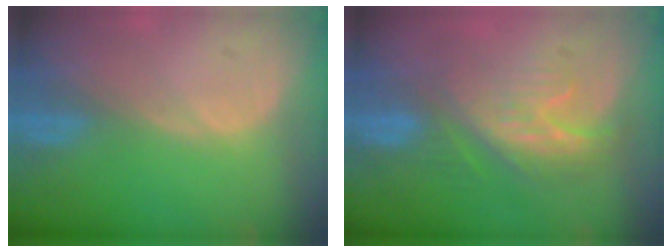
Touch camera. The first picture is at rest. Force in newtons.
{"total": 8.2, "press": 7.3, "slide": 3.6}